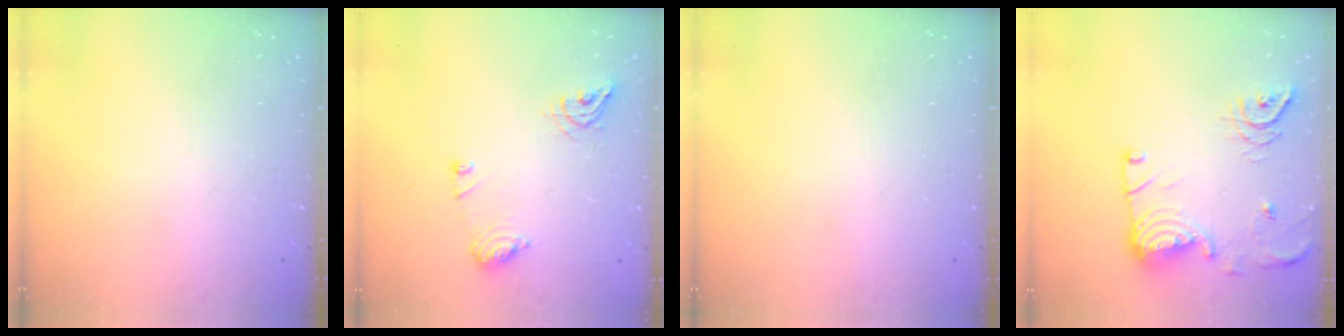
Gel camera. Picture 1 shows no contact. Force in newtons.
{"total": 9.0, "press": 9.0, "slide": 0.7}
{"total": 0.0}
{"total": 16.1, "press": 15.5, "slide": 4.2}